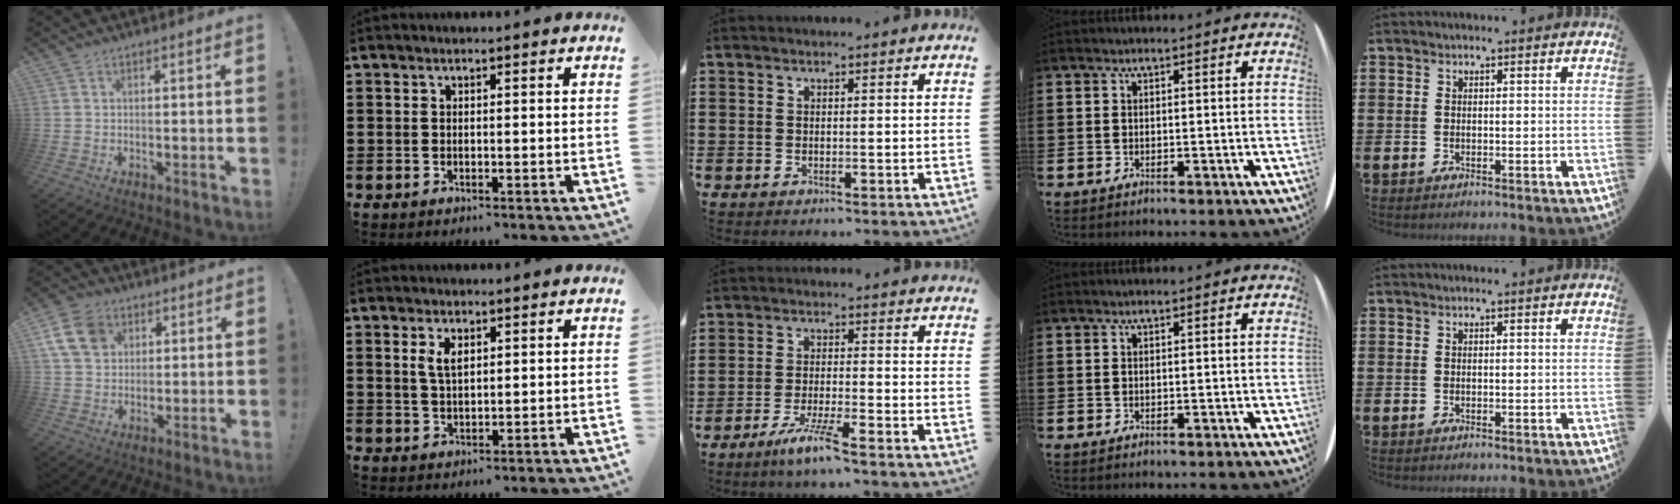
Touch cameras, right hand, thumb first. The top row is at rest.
{"thumb": {"total": 12.3, "force": [5.1, 9.5, 6.0], "torque": [-0.117, -0.017, 0.104]}, "index": {"total": 3.2, "force": [1.3, 1.5, 2.5], "torque": [-0.055, 0.006, 0.022]}, "middle": {"total": 5.6, "force": [-4.3, 0.0, 3.6], "torque": [-0.076, -0.013, -0.079]}}